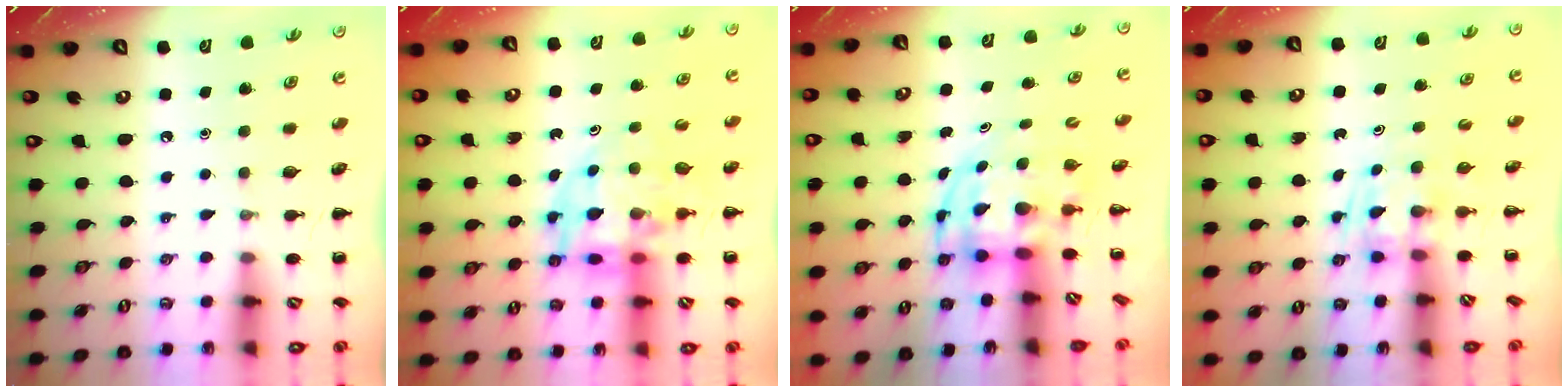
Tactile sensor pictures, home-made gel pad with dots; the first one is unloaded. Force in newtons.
{"total": 12.0, "press": 11.3, "slide": 3.9}
{"total": 3.8, "press": 3.7, "slide": 0.7}
{"total": 1.2, "press": 1.0, "slide": 0.7}